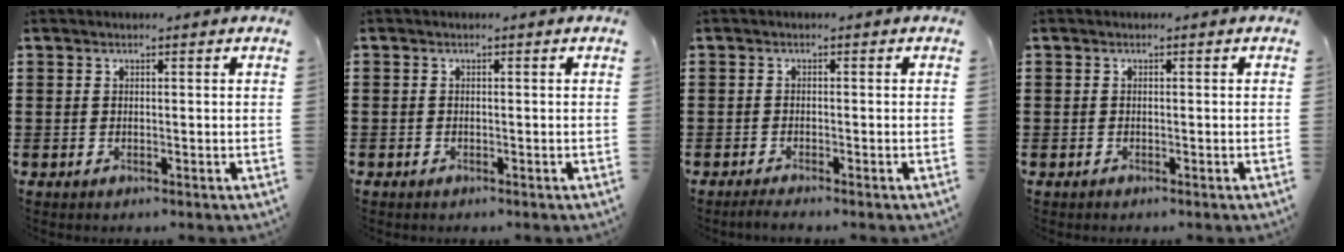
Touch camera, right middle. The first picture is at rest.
{"total": 0.7, "force": [-0.5, 0.5, -0.1], "torque": [0.000, 0.001, -0.012]}
{"total": 1.3, "force": [-1.3, 0.1, 0.3], "torque": [-0.007, -0.001, -0.024]}
{"total": 0.6, "force": [-0.4, 0.4, 0.0], "torque": [0.000, 0.001, -0.009]}